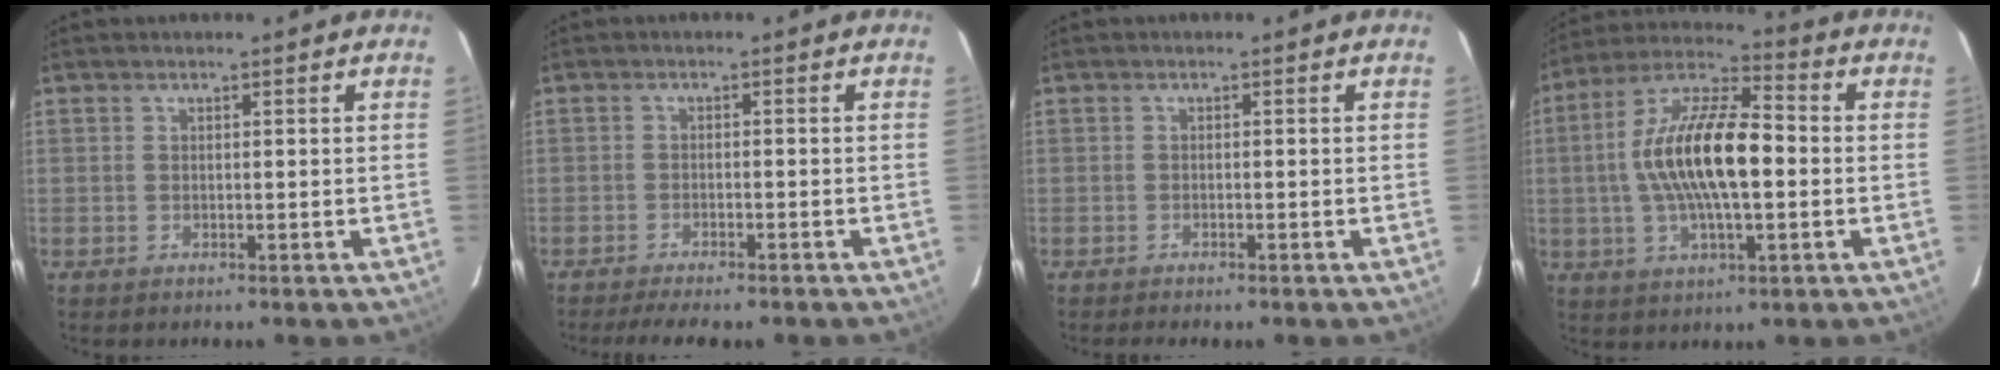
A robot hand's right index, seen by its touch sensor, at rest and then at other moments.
{"total": 6.8, "force": [-5.8, 1.1, 3.4], "torque": [-0.079, -0.018, -0.091]}
{"total": 1.3, "force": [-1.2, 0.2, 0.5], "torque": [-0.017, -0.002, -0.021]}
{"total": 16.6, "force": [-0.6, 5.9, 15.5], "torque": [-0.297, 0.013, -0.019]}